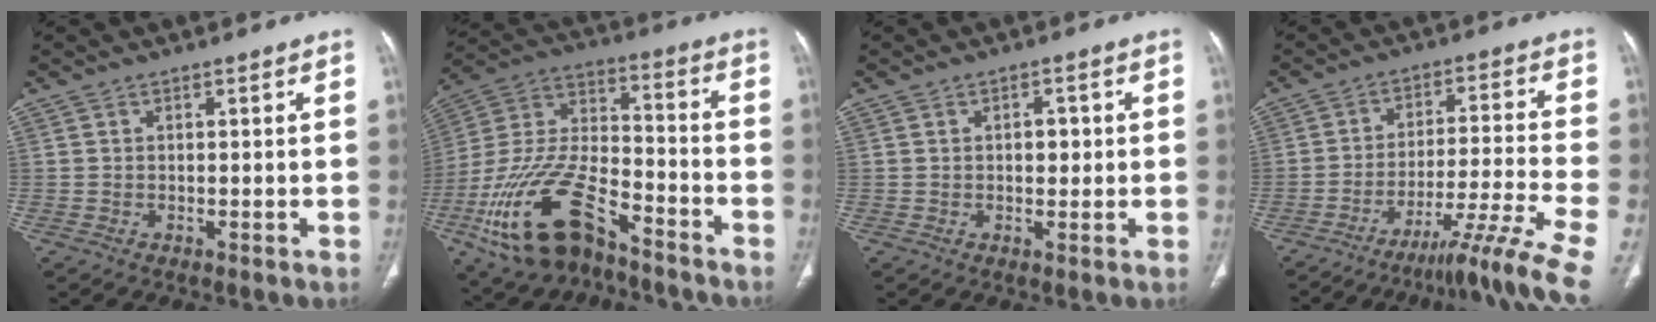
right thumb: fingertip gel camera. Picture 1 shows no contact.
{"total": 21.6, "force": [-12.3, 10.6, 14.3], "torque": [-0.308, 0.057, -0.224]}
{"total": 2.7, "force": [0.3, 1.9, 1.9], "torque": [-0.014, 0.003, 0.001]}
{"total": 11.0, "force": [-8.9, -2.5, 6.0], "torque": [-0.103, 0.073, -0.142]}